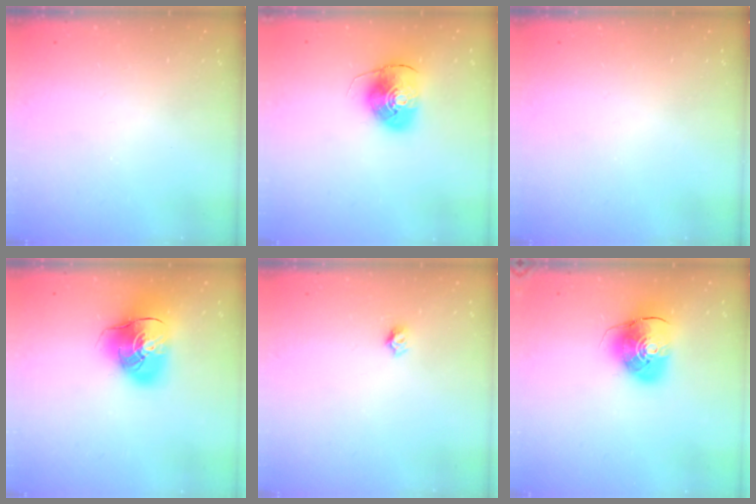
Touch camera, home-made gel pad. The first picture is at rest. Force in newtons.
{"total": 9.2, "press": 9.0, "slide": 1.5}
{"total": 0.0}
{"total": 16.3, "press": 16.1, "slide": 2.8}
{"total": 3.7, "press": 3.6, "slide": 0.2}
{"total": 10.9, "press": 10.7, "slide": 1.6}